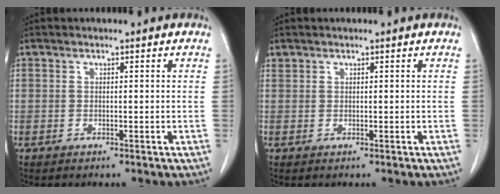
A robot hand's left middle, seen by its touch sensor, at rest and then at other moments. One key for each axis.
{"total": 0.5, "fx": 0.4, "fy": 0.3, "fz": 0.0, "tx": -0.003, "ty": 0.006, "tz": 0.008}